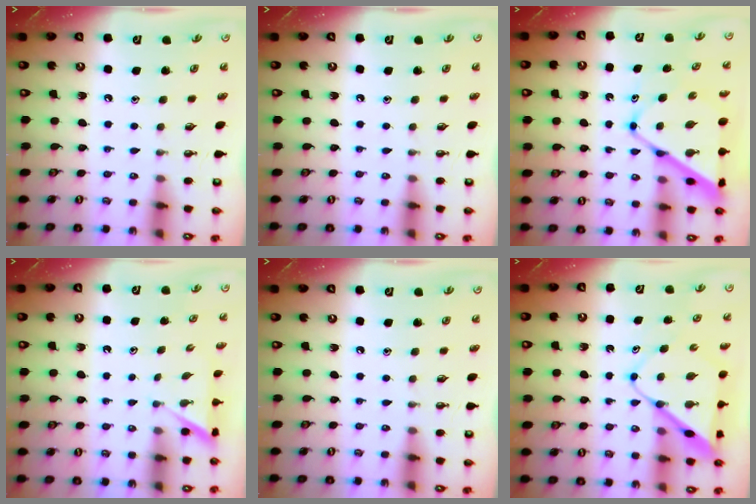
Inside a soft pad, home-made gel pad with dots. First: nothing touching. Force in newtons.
{"total": 0.0}
{"total": 11.8, "press": 11.8, "slide": 0.8}
{"total": 2.4, "press": 2.4, "slide": 0.3}
{"total": 0.0}
{"total": 8.9, "press": 8.9, "slide": 0.6}